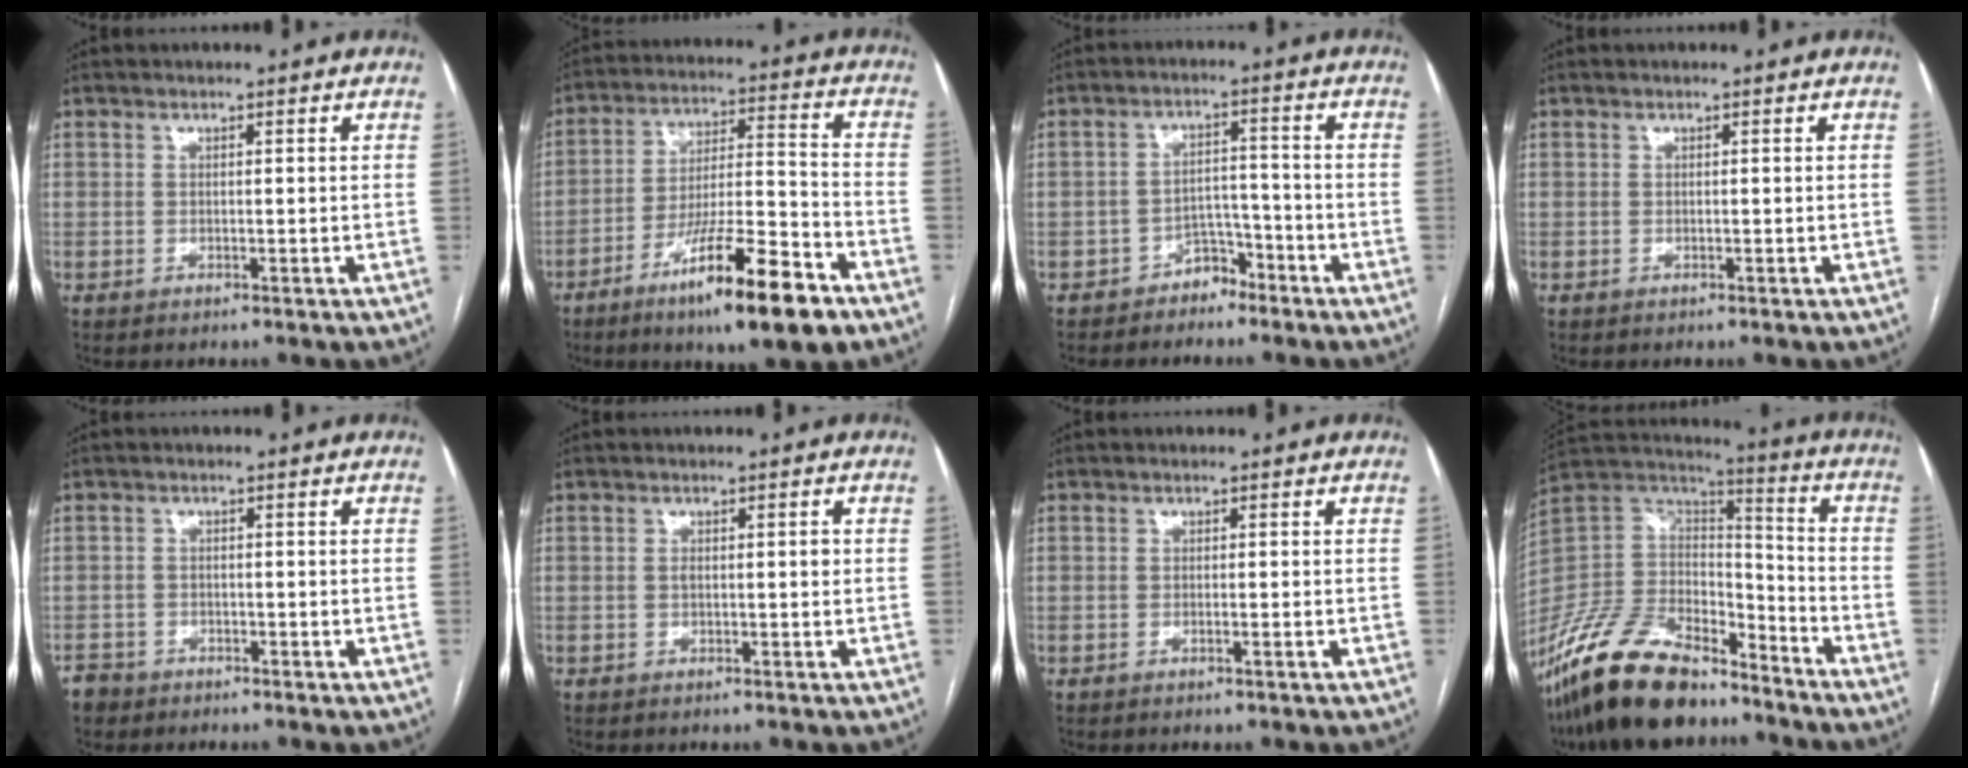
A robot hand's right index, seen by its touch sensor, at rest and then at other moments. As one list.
[{"total": 16.9, "force": [-9.9, 1.9, 13.5], "torque": [-0.222, -0.016, -0.164]}, {"total": 3.8, "force": [-3.0, 2.2, 0.9], "torque": [-0.007, 0.012, -0.049]}, {"total": 0.0}, {"total": 2.5, "force": [-1.9, 1.6, -0.3], "torque": [0.002, 0.005, -0.039]}, {"total": 1.6, "force": [0.0, 0.6, 1.5], "torque": [-0.026, 0.003, 0.002]}, {"total": 0.8, "force": [-0.3, -0.1, 0.7], "torque": [-0.013, 0.000, -0.005]}, {"total": 20.8, "force": [-16.5, 7.7, 10.1], "torque": [-0.215, 0.010, -0.307]}]